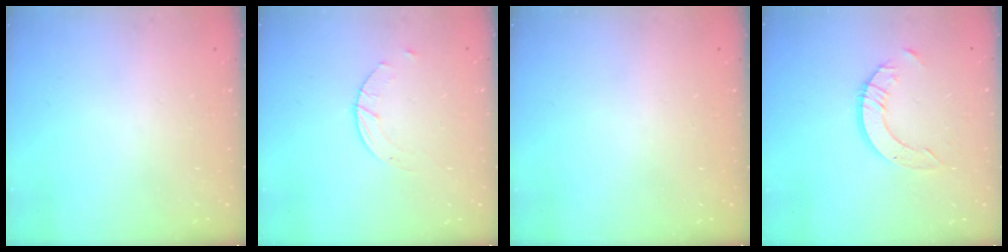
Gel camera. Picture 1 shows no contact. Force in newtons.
{"total": 2.0, "press": 2.0, "slide": 0.3}
{"total": 0.0}
{"total": 6.1, "press": 6.1, "slide": 0.6}